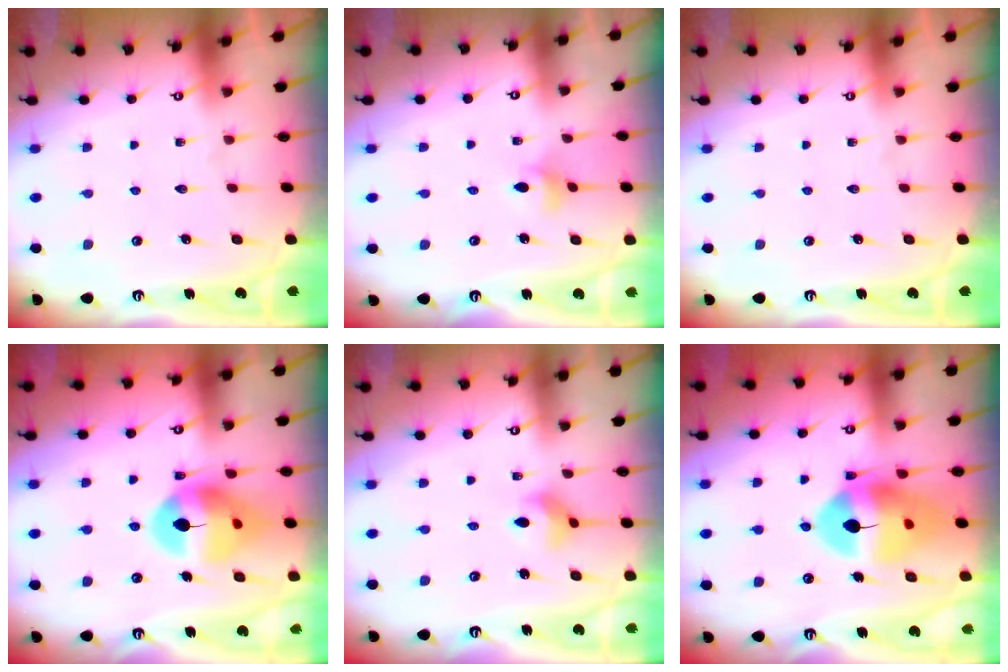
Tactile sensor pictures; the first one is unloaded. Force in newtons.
{"total": 4.2, "press": 4.1, "slide": 0.6}
{"total": 0.0}
{"total": 13.6, "press": 13.5, "slide": 1.6}
{"total": 5.9, "press": 5.8, "slide": 0.7}
{"total": 15.2, "press": 15.1, "slide": 2.1}